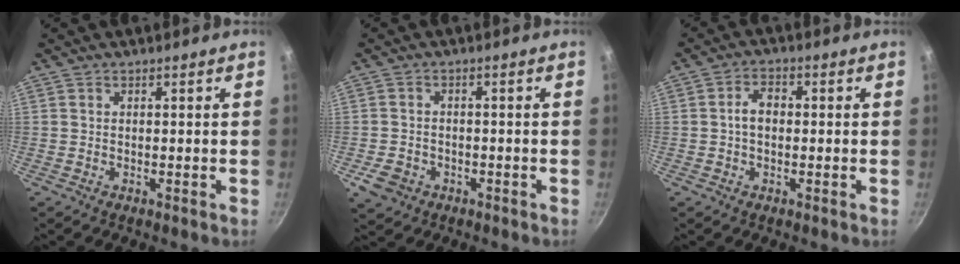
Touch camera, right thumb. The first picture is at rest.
{"total": 4.9, "force": [-2.1, 3.9, 2.1], "torque": [-0.041, 0.019, -0.030]}
{"total": 4.0, "force": [-0.1, 2.8, 2.9], "torque": [-0.042, 0.015, -0.008]}